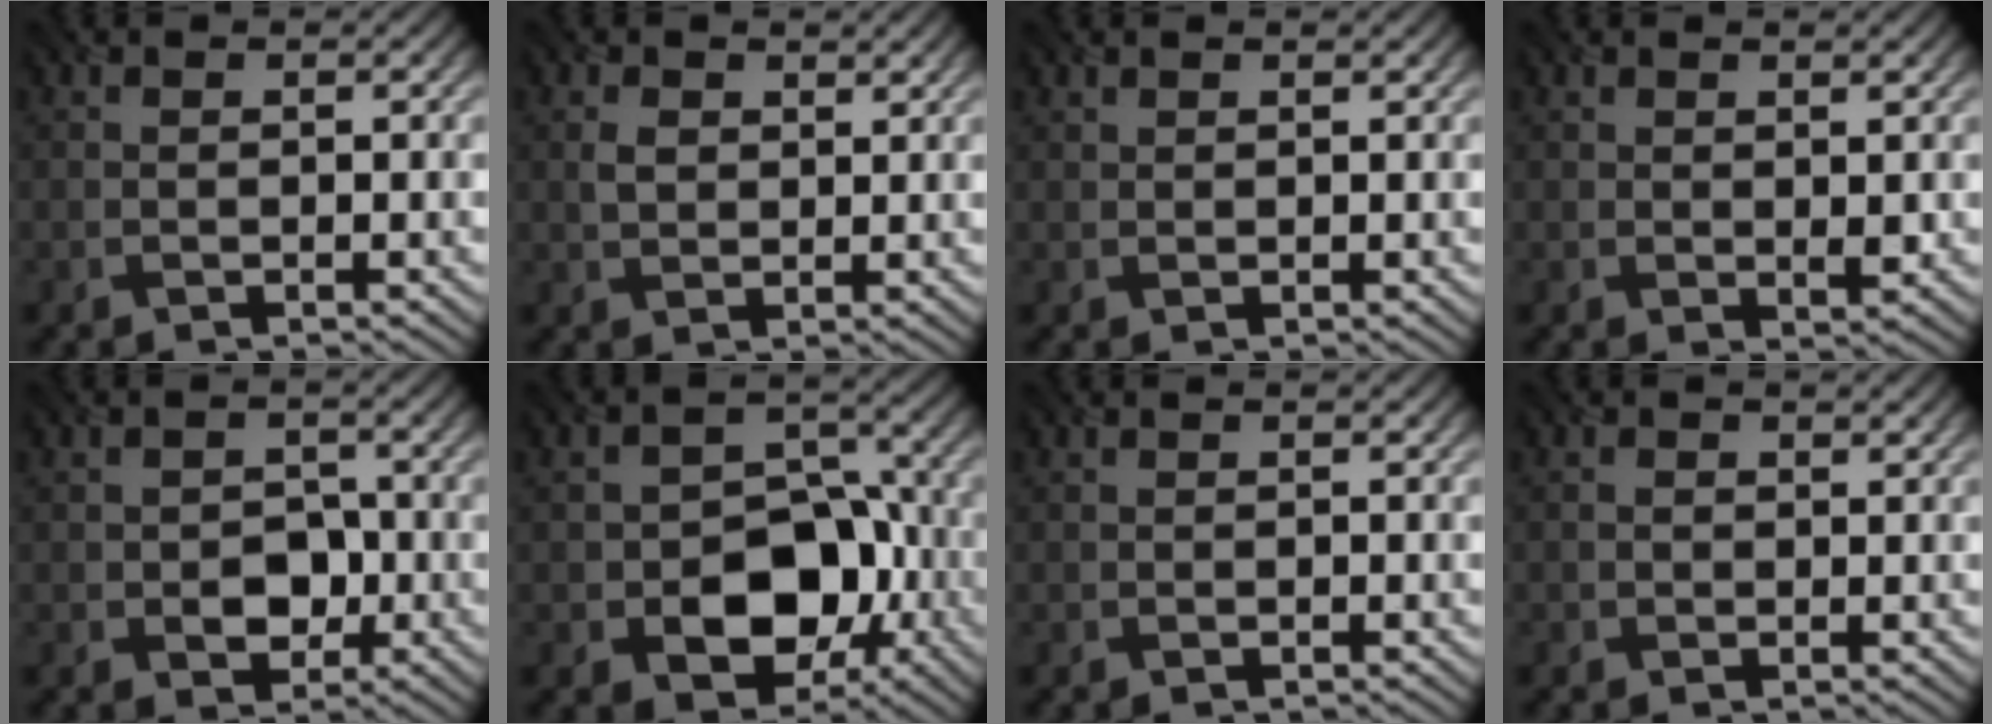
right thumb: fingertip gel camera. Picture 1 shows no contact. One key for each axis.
{"total": 2.5, "fx": 1.1, "fy": 1.7, "fz": 1.4, "tx": -0.037, "ty": -0.001, "tz": 0.023}
{"total": 0.8, "fx": 0.8, "fy": 0.3, "fz": 0.2, "tx": -0.008, "ty": 0.000, "tz": 0.018}
{"total": 1.6, "fx": 0.7, "fy": 0.7, "fz": 1.2, "tx": -0.023, "ty": -0.006, "tz": 0.017}
{"total": 3.8, "fx": -0.9, "fy": 3.0, "fz": 2.2, "tx": -0.034, "ty": -0.005, "tz": -0.017}
{"total": 10.1, "fx": -3.0, "fy": 7.1, "fz": 6.4, "tx": -0.097, "ty": -0.010, "tz": -0.052}
{"total": 0.0}
{"total": 0.9, "fx": 0.2, "fy": 0.8, "fz": 0.3, "tx": -0.008, "ty": -0.003, "tz": 0.003}